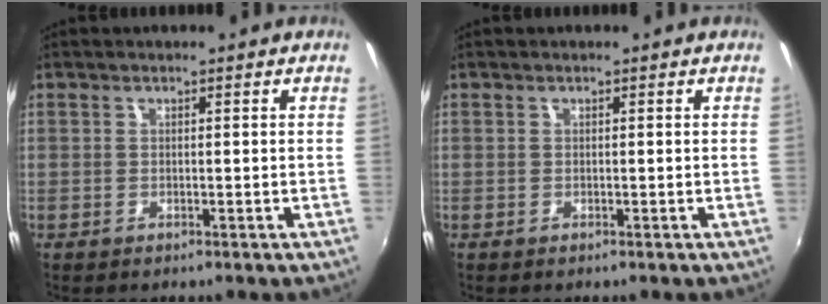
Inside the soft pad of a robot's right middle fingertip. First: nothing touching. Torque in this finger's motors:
{"motor_torque": [0.28, -0.40, 0.01, 0.00]}